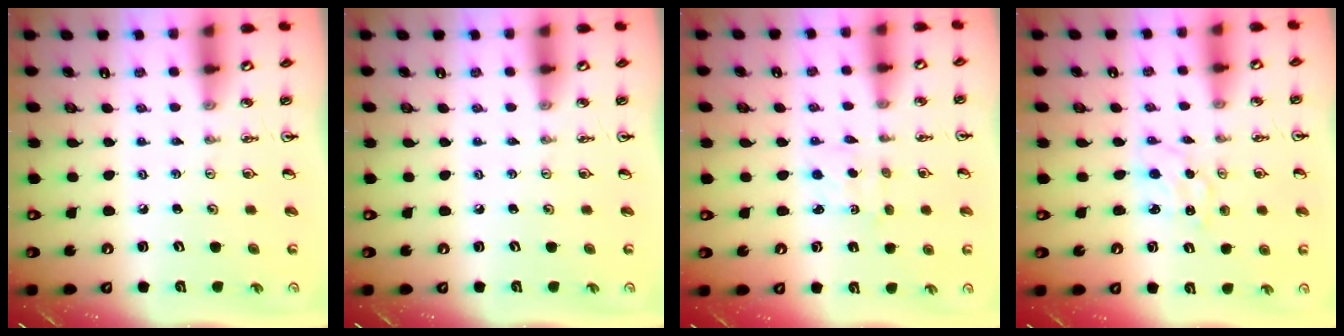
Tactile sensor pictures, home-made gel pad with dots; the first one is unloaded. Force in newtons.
{"total": 0.0}
{"total": 1.8, "press": 1.6, "slide": 0.7}
{"total": 1.7, "press": 1.7, "slide": 0.3}